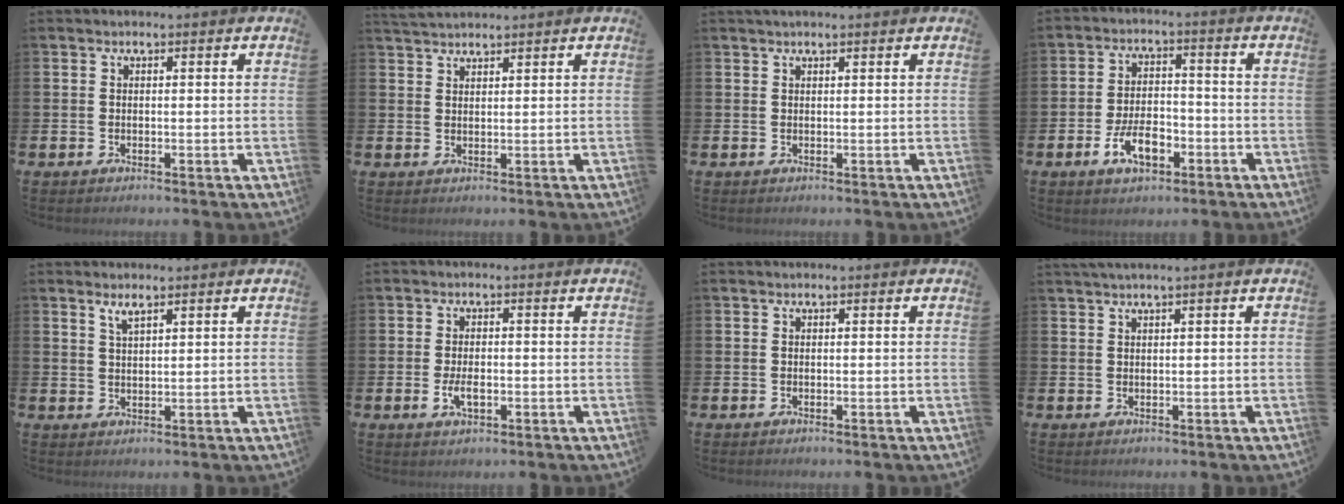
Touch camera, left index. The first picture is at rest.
{"total": 2.7, "force": [2.6, 0.4, 0.4], "torque": [-0.010, -0.007, 0.048]}
{"total": 0.8, "force": [0.7, -0.1, 0.3], "torque": [-0.001, -0.001, 0.013]}
{"total": 5.9, "force": [-2.6, 3.1, 4.2], "torque": [-0.063, 0.006, -0.051]}
{"total": 2.2, "force": [1.8, 0.5, 1.1], "torque": [-0.015, -0.002, 0.030]}
{"total": 2.7, "force": [-0.5, 1.4, 2.3], "torque": [-0.040, 0.000, -0.010]}
{"total": 0.0}
{"total": 1.3, "force": [1.0, -0.3, 0.8], "torque": [-0.019, 0.001, 0.018]}